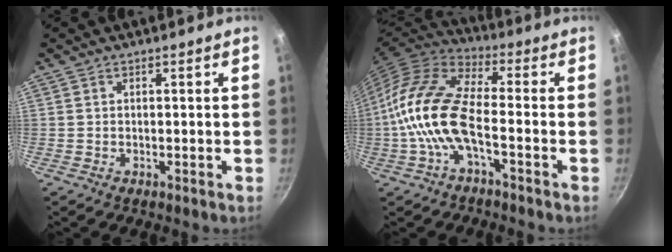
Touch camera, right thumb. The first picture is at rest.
{"total": 14.3, "force": [-3.5, 6.1, 12.5], "torque": [-0.250, 0.036, -0.085]}